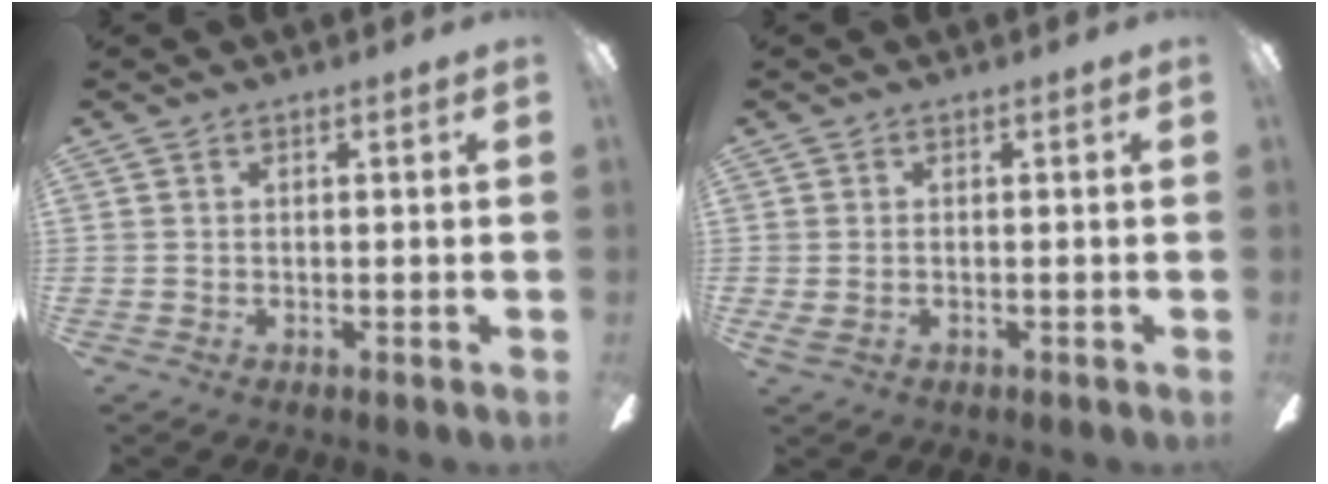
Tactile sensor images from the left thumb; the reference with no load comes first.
{"total": 1.6, "force": [-0.3, 0.9, 1.3], "torque": [-0.030, 0.001, -0.007]}